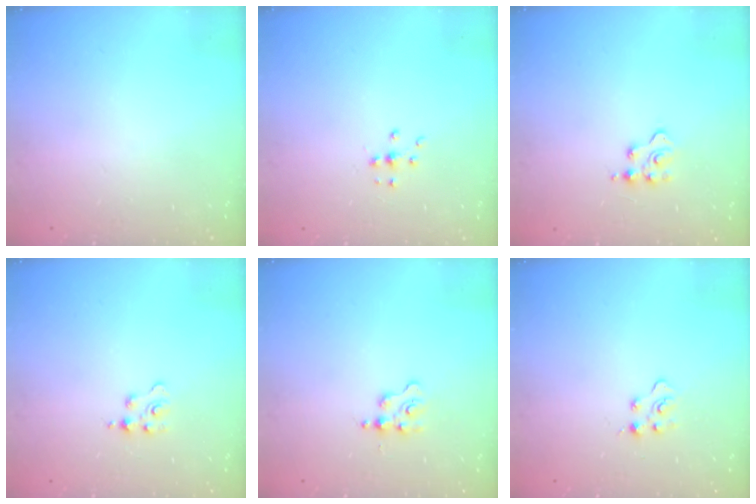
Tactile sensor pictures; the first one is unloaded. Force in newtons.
{"total": 5.7, "press": 5.7, "slide": 0.7}
{"total": 3.7, "press": 3.6, "slide": 0.6}
{"total": 1.8, "press": 1.8, "slide": 0.3}
{"total": 1.4, "press": 1.3, "slide": 0.3}
{"total": 2.9, "press": 2.8, "slide": 0.4}